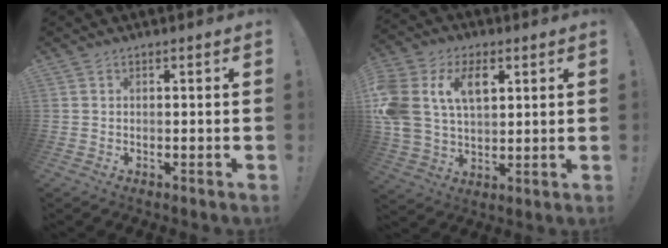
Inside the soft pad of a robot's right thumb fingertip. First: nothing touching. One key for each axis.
{"total": 15.4, "fx": 5.7, "fy": 10.7, "fz": 9.5, "tx": -0.195, "ty": -0.015, "tz": 0.106}